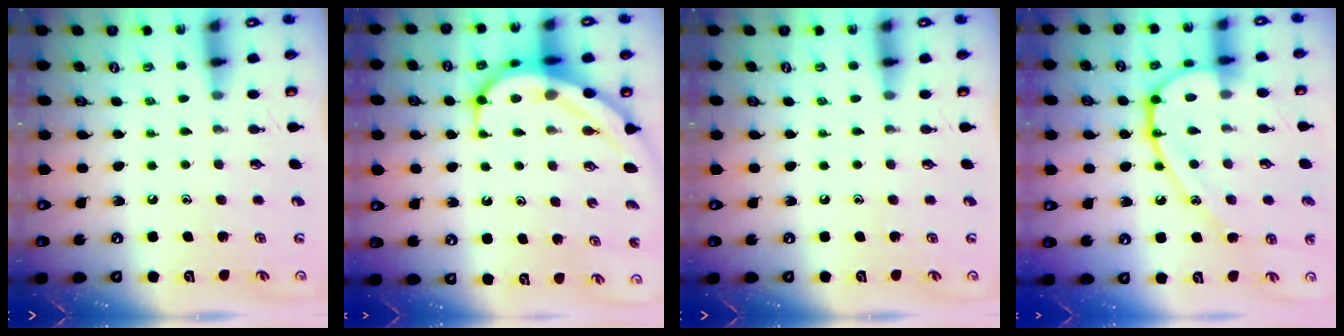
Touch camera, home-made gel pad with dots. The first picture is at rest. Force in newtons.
{"total": 8.8, "press": 8.8, "slide": 0.6}
{"total": 0.0}
{"total": 16.0, "press": 16.0, "slide": 1.3}